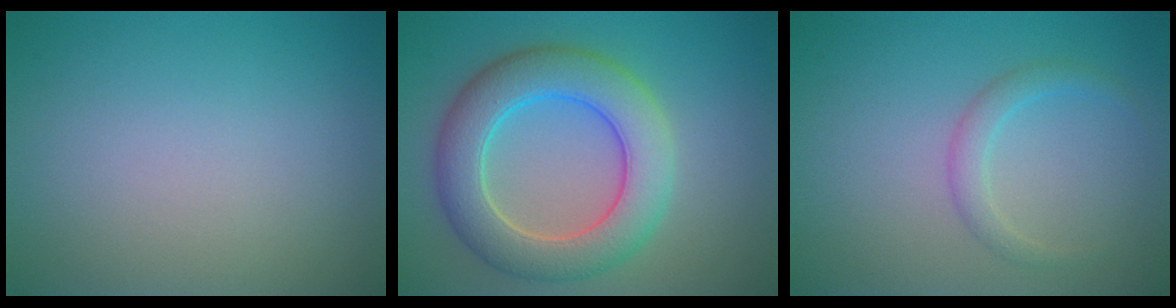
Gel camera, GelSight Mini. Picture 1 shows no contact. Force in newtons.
{"total": 7.3, "press": 7.3, "slide": 0.3}
{"total": 1.7, "press": 1.7, "slide": 0.1}